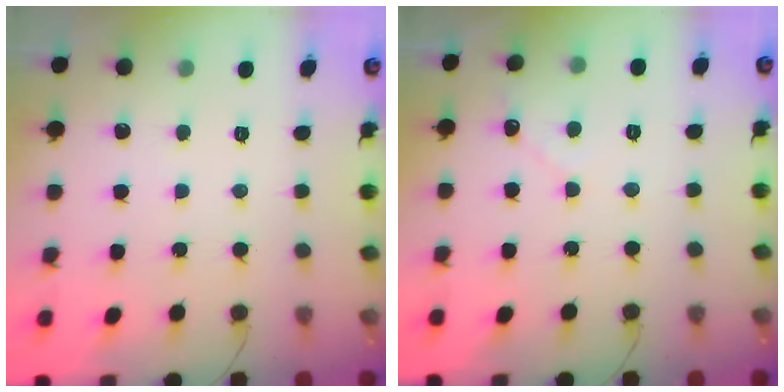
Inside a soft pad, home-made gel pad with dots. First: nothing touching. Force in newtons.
{"total": 2.7, "press": 2.7, "slide": 0.3}